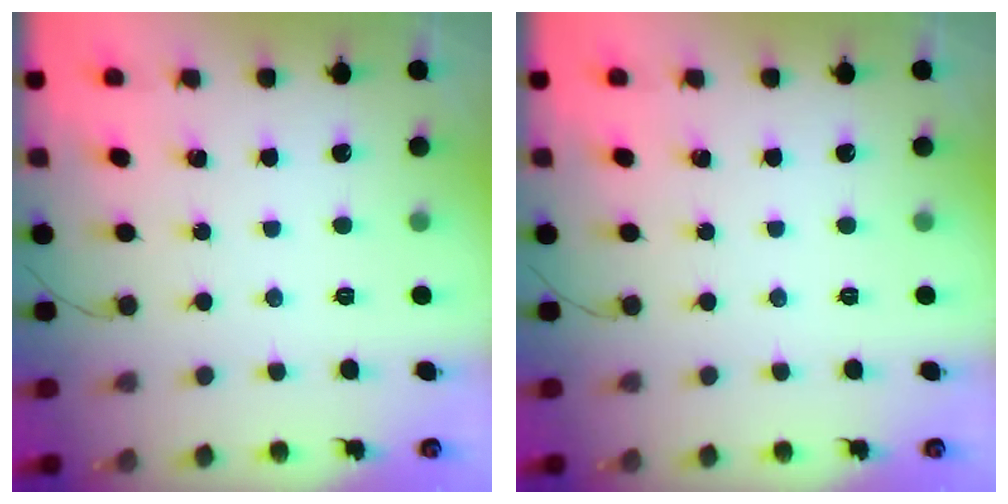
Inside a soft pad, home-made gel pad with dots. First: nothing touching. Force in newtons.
{"total": 0.0}